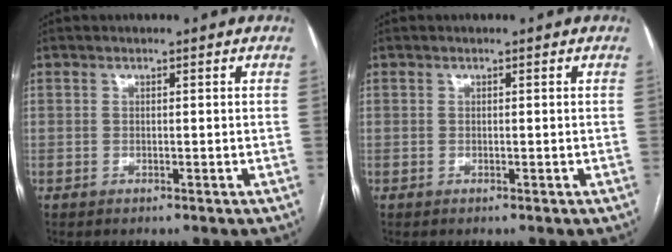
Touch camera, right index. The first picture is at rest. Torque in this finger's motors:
{"motor_torque": [-0.10, 0.10, 0.00, 0.00]}